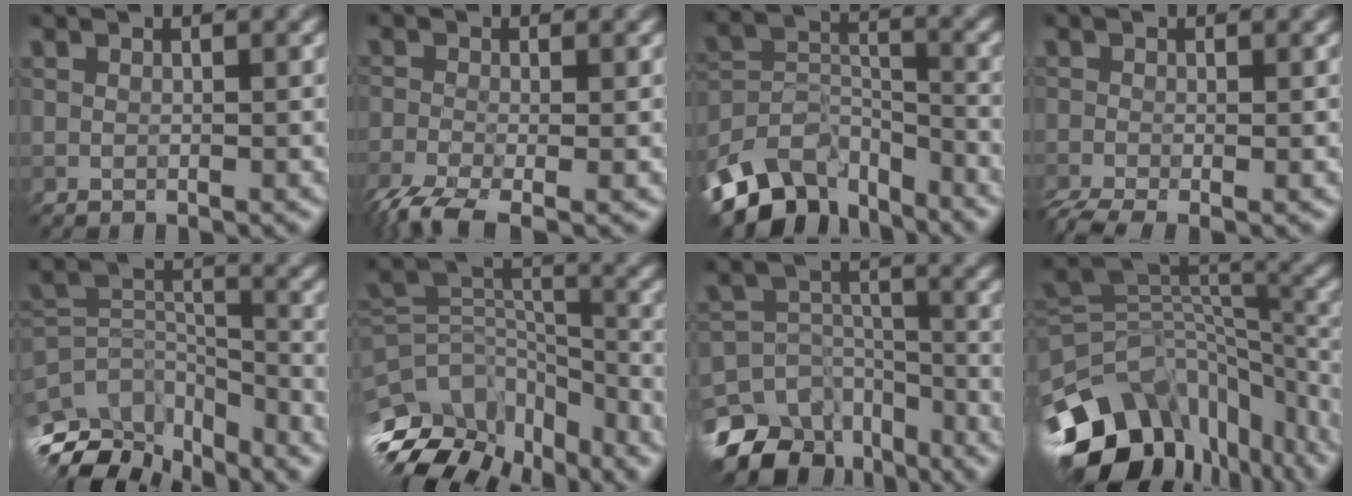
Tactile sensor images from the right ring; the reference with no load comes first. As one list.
[{"total": 5.0, "force": [-3.9, 1.1, 3.0], "torque": [-0.056, -0.008, -0.072]}, {"total": 7.9, "force": [-6.7, 3.7, 1.9], "torque": [-0.025, -0.012, -0.119]}, {"total": 3.6, "force": [-2.3, 0.9, 2.6], "torque": [-0.042, -0.008, -0.032]}, {"total": 9.5, "force": [-8.2, 3.7, 2.9], "torque": [-0.066, 0.003, -0.142]}, {"total": 12.4, "force": [-9.5, 6.4, 4.6], "torque": [-0.091, 0.025, -0.155]}, {"total": 12.0, "force": [-8.9, 7.3, 3.2], "torque": [-0.065, -0.010, -0.128]}, {"total": 14.1, "force": [-9.0, 8.3, 6.9], "torque": [-0.154, 0.013, -0.130]}]